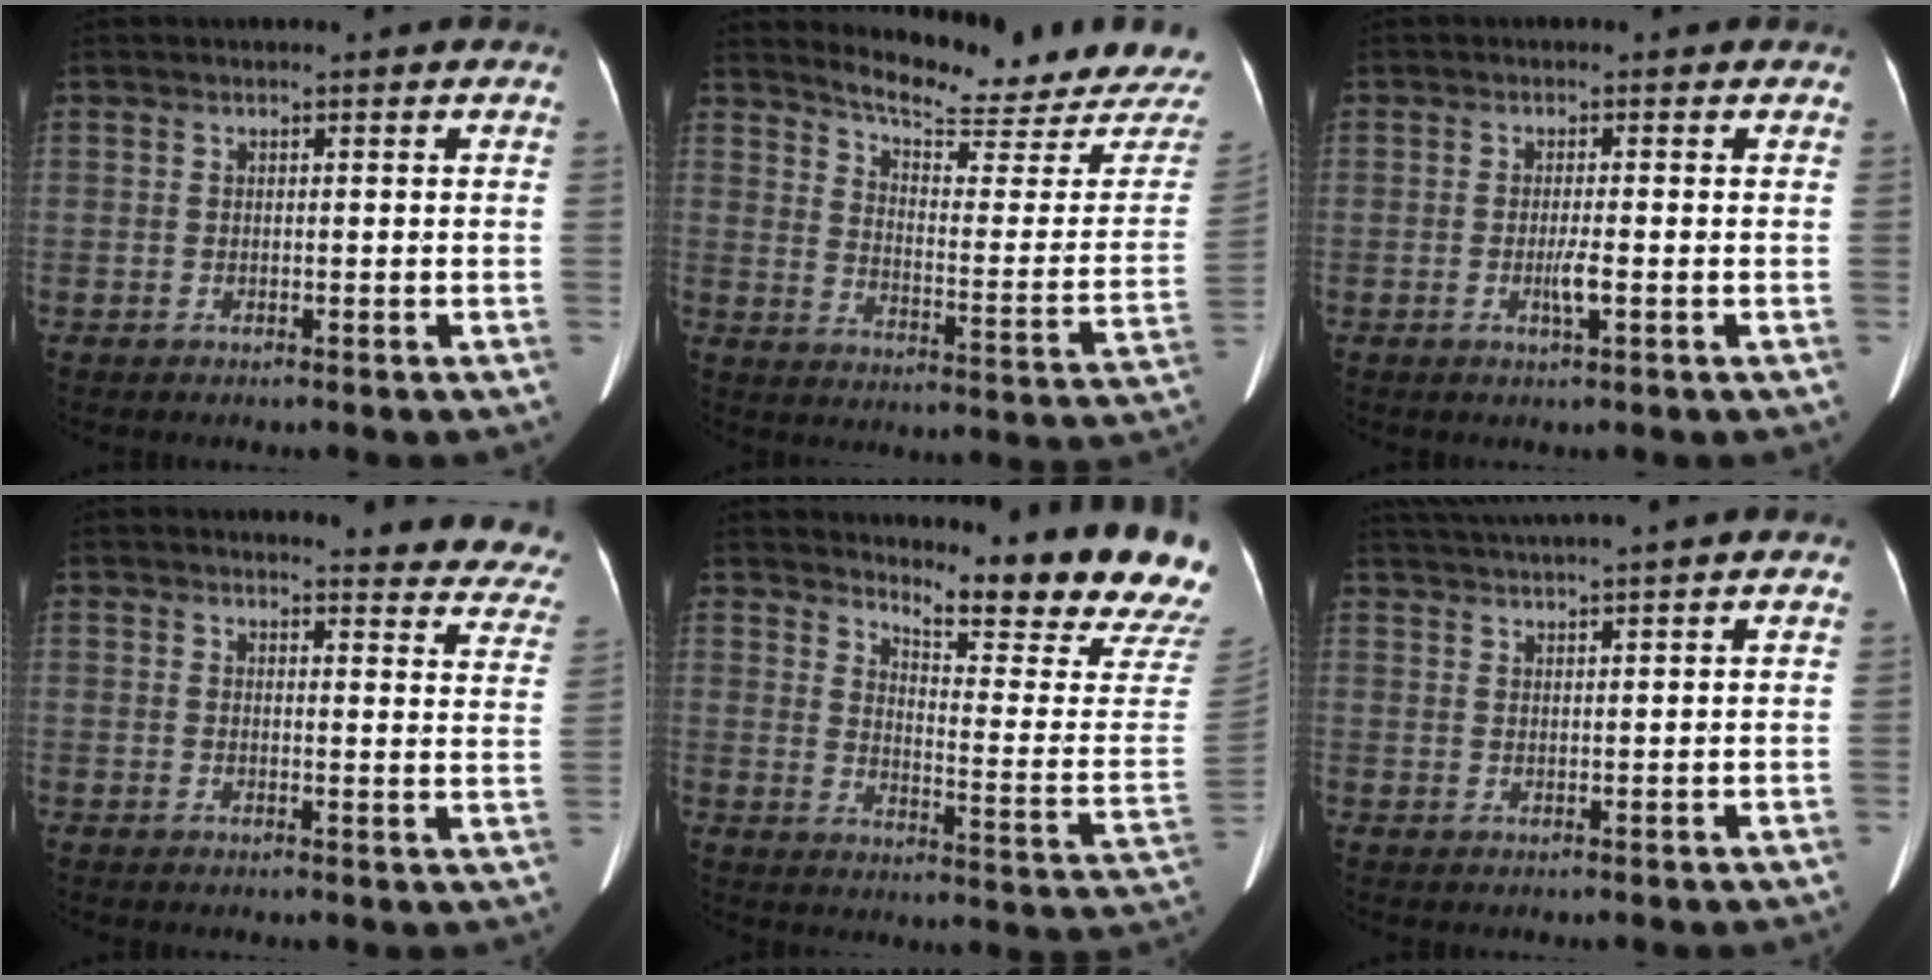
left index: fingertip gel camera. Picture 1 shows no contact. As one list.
[{"total": 19.2, "force": [18.7, 1.5, 4.4], "torque": [-0.066, -0.105, 0.227]}, {"total": 2.0, "force": [-0.7, -0.1, 1.9], "torque": [-0.039, -0.004, -0.011]}, {"total": 14.0, "force": [13.6, 2.2, 2.8], "torque": [0.007, -0.088, 0.111]}, {"total": 18.9, "force": [17.6, 0.1, 6.9], "torque": [-0.110, -0.123, 0.208]}, {"total": 7.2, "force": [6.5, -1.6, 2.7], "torque": [-0.045, 0.025, 0.099]}]